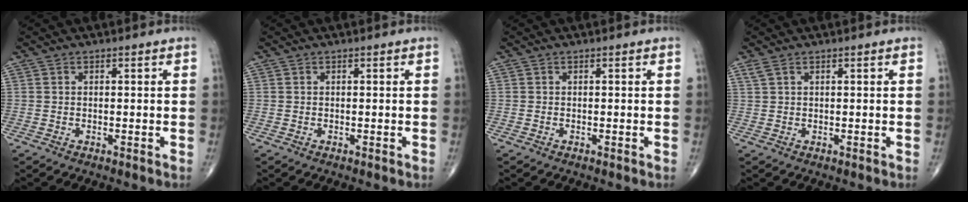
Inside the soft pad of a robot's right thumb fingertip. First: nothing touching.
{"total": 0.0}
{"total": 0.0}
{"total": 1.3, "force": [0.8, 0.5, 0.8], "torque": [-0.023, 0.013, 0.024]}